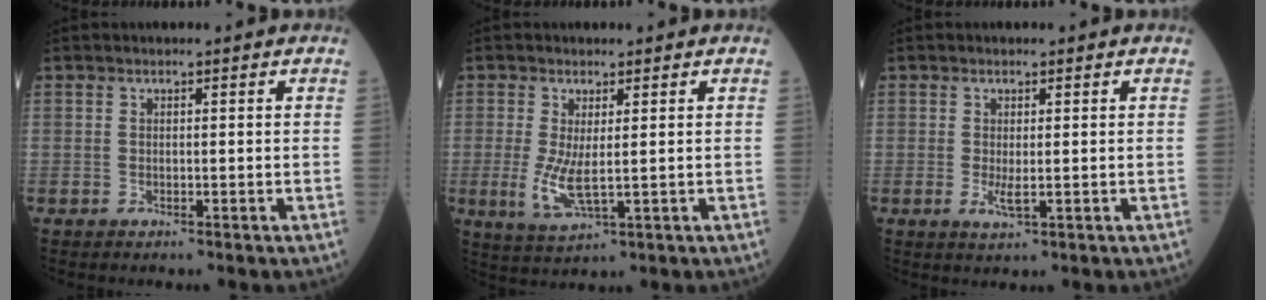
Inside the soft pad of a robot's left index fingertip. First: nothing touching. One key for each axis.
{"total": 5.1, "fx": -0.2, "fy": 1.2, "fz": 4.9, "tx": -0.111, "ty": -0.017, "tz": 0.002}
{"total": 2.1, "fx": -0.2, "fy": 0.4, "fz": 2.0, "tx": -0.043, "ty": -0.006, "tz": 0.000}